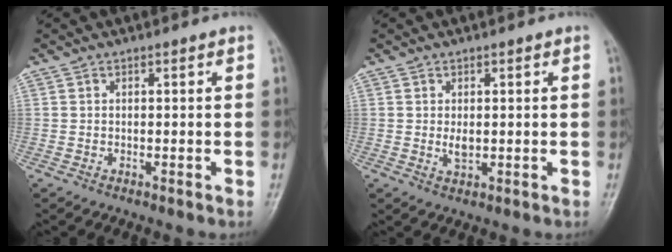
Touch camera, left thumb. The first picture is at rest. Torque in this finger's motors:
{"motor_torque": [0.42, 0.39, 0.45, 0.07, 0.00]}